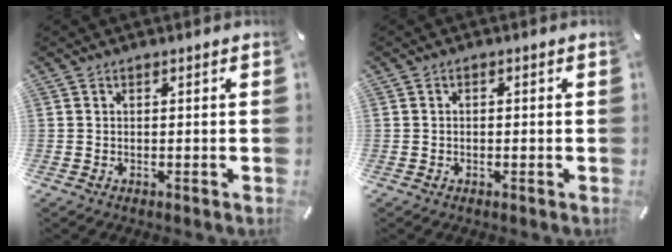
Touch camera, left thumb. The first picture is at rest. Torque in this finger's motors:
{"motor_torque": [-0.04, -0.28, -0.07, -0.03, 0.00]}